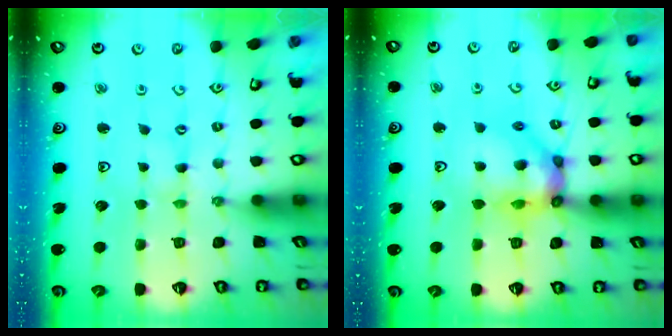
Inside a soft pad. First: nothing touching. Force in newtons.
{"total": 13.4, "press": 13.3, "slide": 1.6}